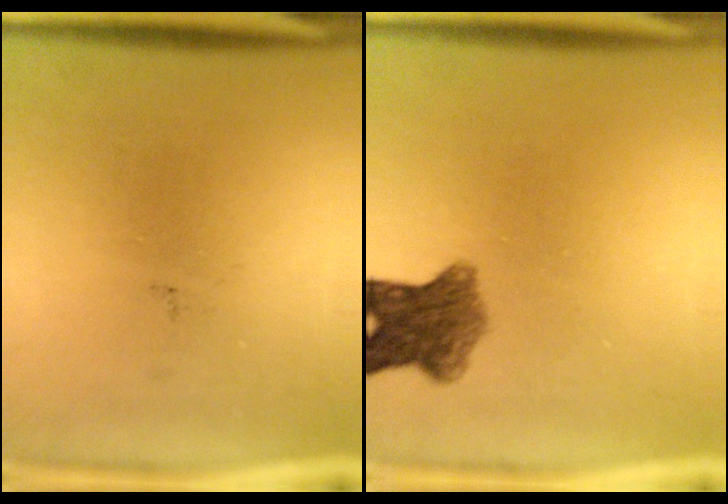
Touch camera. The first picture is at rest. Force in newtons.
{"total": 6.7}